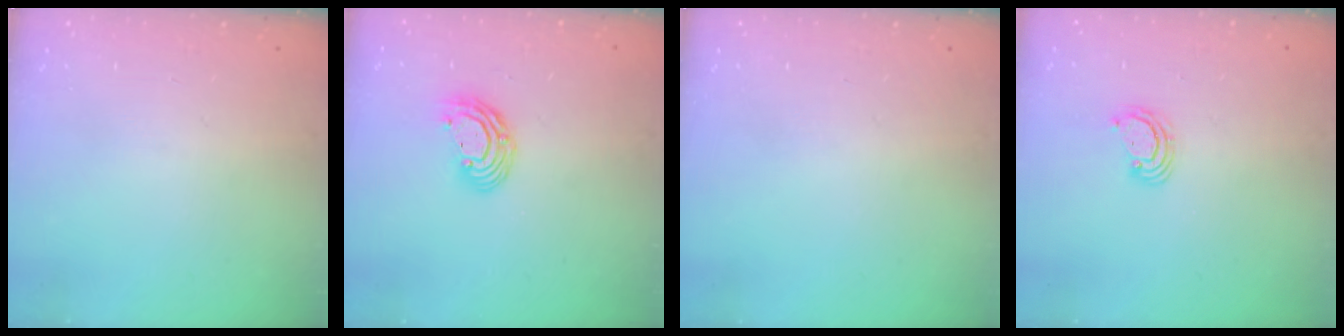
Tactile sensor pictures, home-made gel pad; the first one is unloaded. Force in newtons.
{"total": 8.7, "press": 8.6, "slide": 1.2}
{"total": 0.0}
{"total": 2.4, "press": 2.4, "slide": 0.2}